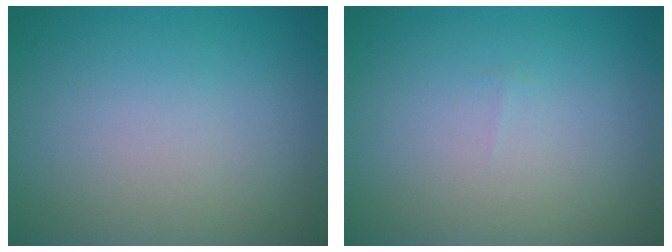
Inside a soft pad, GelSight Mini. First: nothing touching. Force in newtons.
{"total": 0.0}